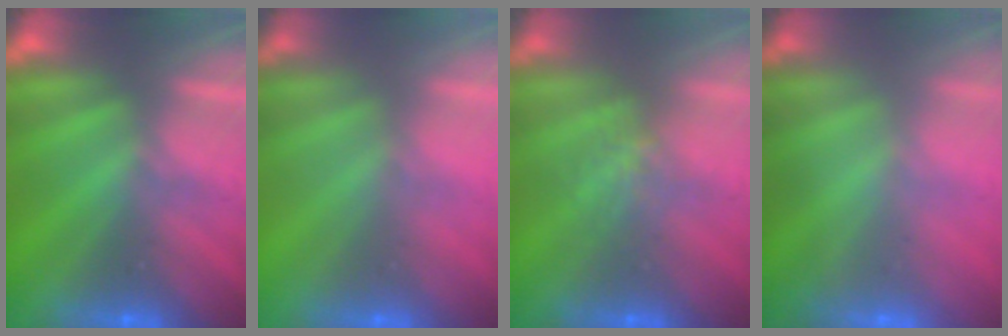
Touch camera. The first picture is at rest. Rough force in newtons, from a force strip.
{"total": 3.1}
{"total": 1.2}
{"total": 1.1}